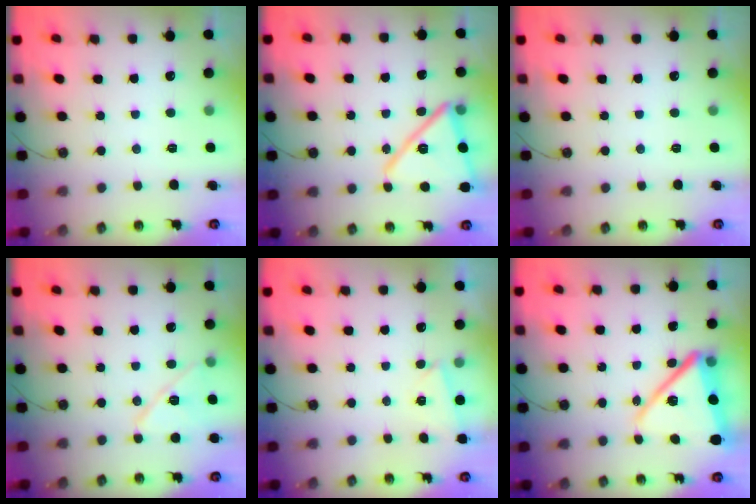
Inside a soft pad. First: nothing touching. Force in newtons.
{"total": 17.7, "press": 17.7, "slide": 0.9}
{"total": 0.0}
{"total": 11.8, "press": 11.8, "slide": 0.9}
{"total": 2.5, "press": 1.6, "slide": 1.9}
{"total": 16.9, "press": 16.8, "slide": 2.1}